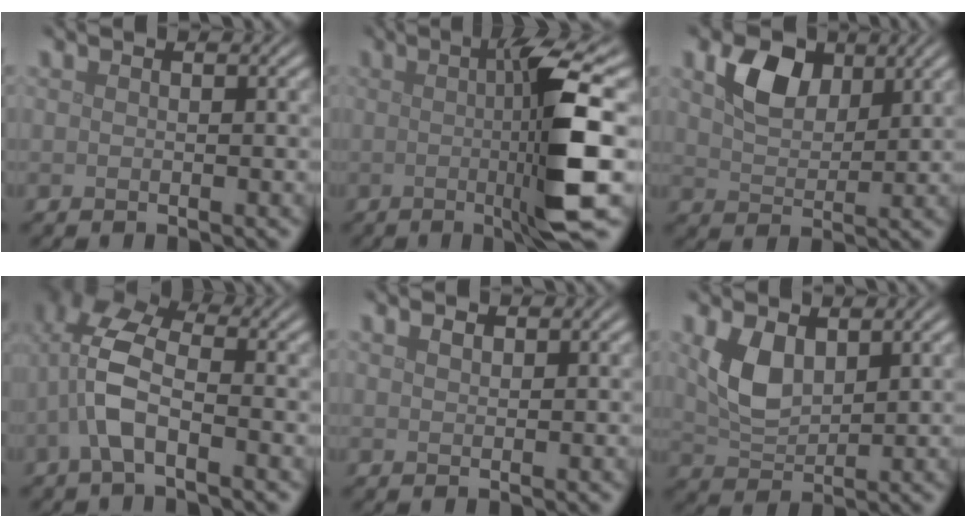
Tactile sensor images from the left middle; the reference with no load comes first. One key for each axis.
{"total": 8.9, "fx": -0.2, "fy": 1.0, "fz": 8.8, "tx": -0.134, "ty": -0.008, "tz": 0.001}
{"total": 4.3, "fx": 2.2, "fy": 2.7, "fz": 2.6, "tx": -0.053, "ty": 0.004, "tz": 0.038}
{"total": 6.0, "fx": -1.4, "fy": 2.9, "fz": 5.1, "tx": -0.113, "ty": 0.015, "tz": -0.037}
{"total": 0.6, "fx": 0.6, "fy": 0.2, "fz": 0.1, "tx": -0.002, "ty": -0.001, "tz": 0.013}
{"total": 3.7, "fx": 1.5, "fy": 2.1, "fz": 2.7, "tx": -0.065, "ty": 0.000, "tz": 0.035}